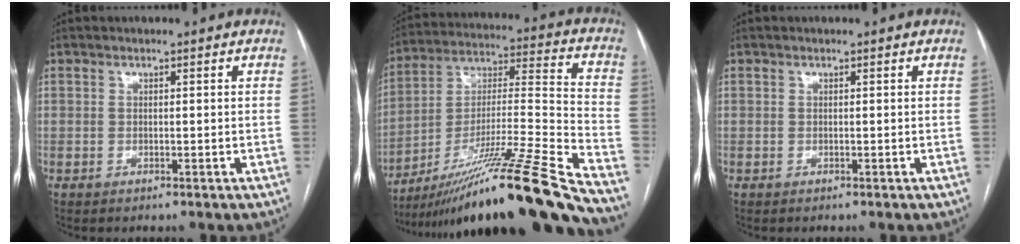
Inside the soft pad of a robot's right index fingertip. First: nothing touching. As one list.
[{"total": 27.6, "force": [-20.8, -1.6, 18.0], "torque": [-0.248, -0.019, -0.358]}, {"total": 0.0}]